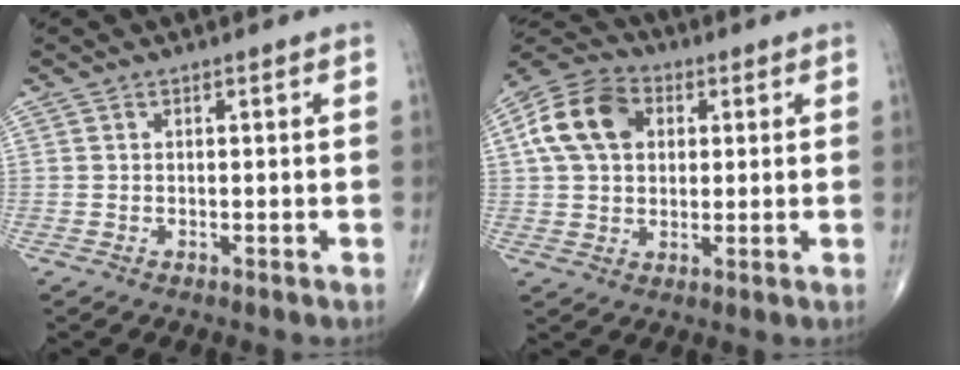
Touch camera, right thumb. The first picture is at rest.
{"total": 12.7, "force": [3.0, 9.2, 8.2], "torque": [-0.141, 0.017, 0.043]}